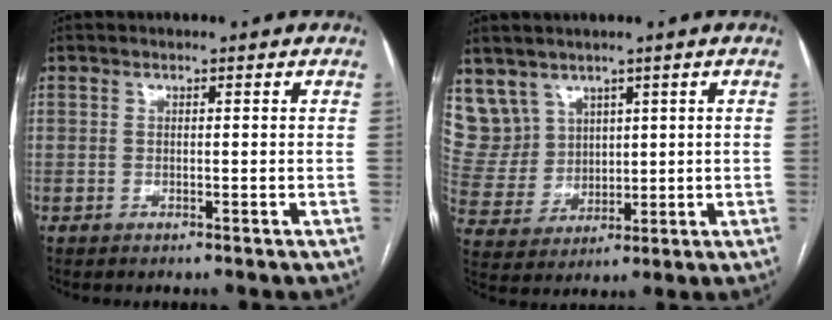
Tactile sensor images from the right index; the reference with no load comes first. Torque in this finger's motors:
{"motor_torque": [-0.44, 0.41, 0.00, -0.01]}